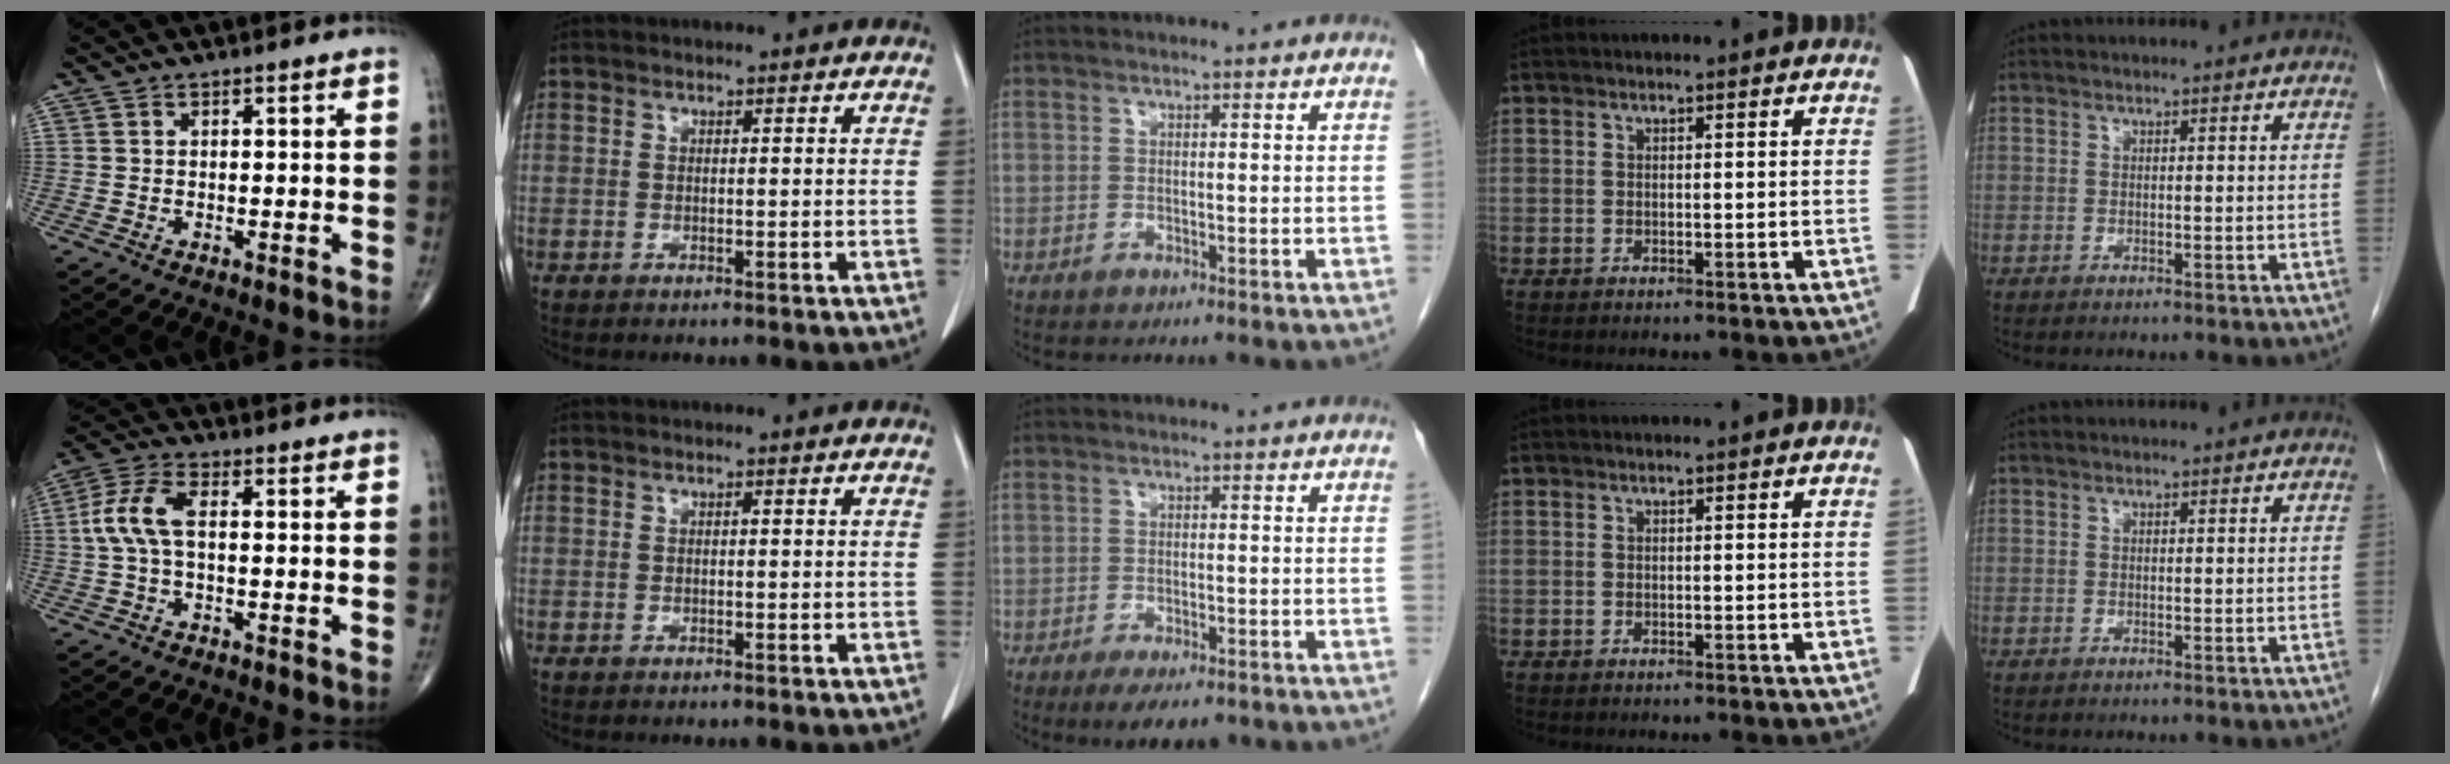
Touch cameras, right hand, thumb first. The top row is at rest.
{"thumb": {"total": 7.4, "force": [0.2, 3.4, 6.6], "torque": [-0.158, 0.023, -0.001]}, "middle": {"total": 5.7, "force": [-4.0, 2.0, 3.5], "torque": [-0.048, -0.007, -0.058]}}